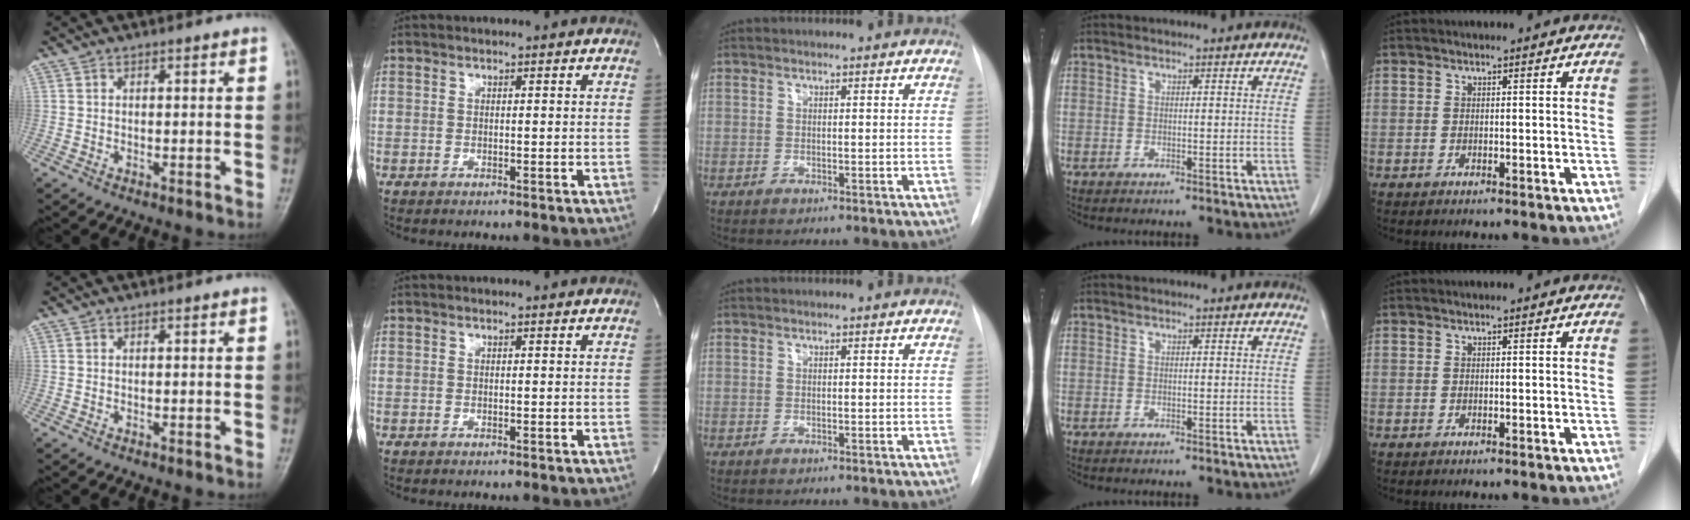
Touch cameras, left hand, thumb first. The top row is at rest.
{}